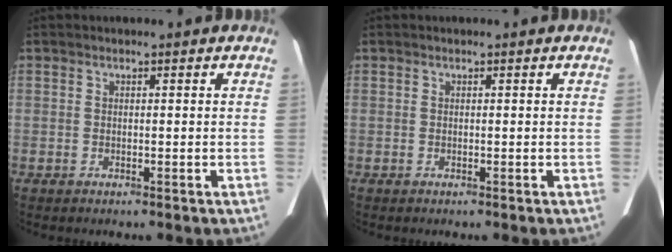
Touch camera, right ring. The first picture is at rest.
{"total": 0.0}